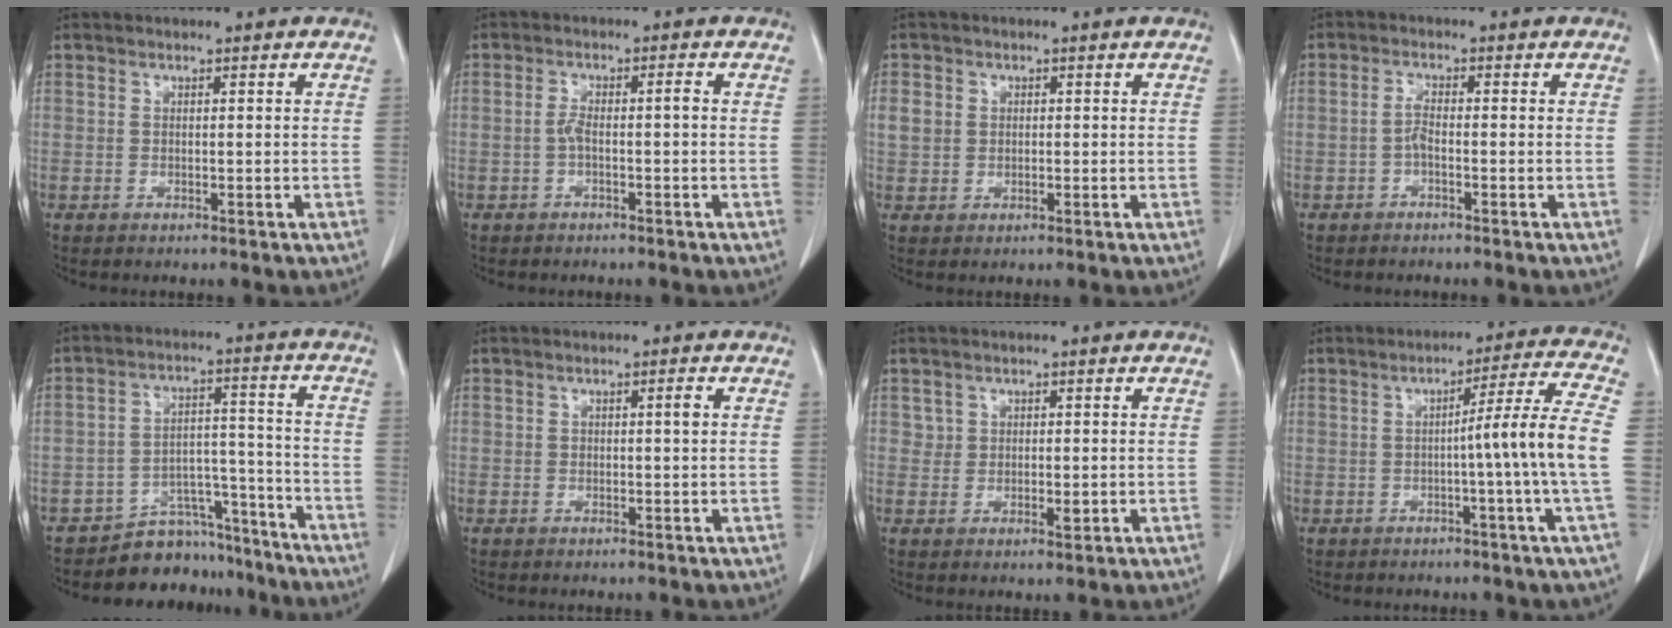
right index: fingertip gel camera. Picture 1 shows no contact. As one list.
[{"total": 2.7, "force": [-0.6, 0.4, 2.6], "torque": [-0.049, 0.010, -0.010]}, {"total": 3.3, "force": [0.5, 3.0, 1.3], "torque": [-0.027, 0.012, 0.015]}, {"total": 1.8, "force": [-0.8, 0.4, 1.6], "torque": [-0.031, 0.003, -0.017]}, {"total": 8.8, "force": [-7.9, 3.9, 0.0], "torque": [0.023, 0.067, -0.121]}, {"total": 1.2, "force": [0.2, 0.1, 1.2], "torque": [-0.018, 0.002, 0.004]}, {"total": 2.0, "force": [0.4, 1.7, 1.0], "torque": [-0.011, -0.003, 0.008]}, {"total": 9.8, "force": [-1.1, -2.5, 9.4], "torque": [-0.129, 0.004, -0.015]}]